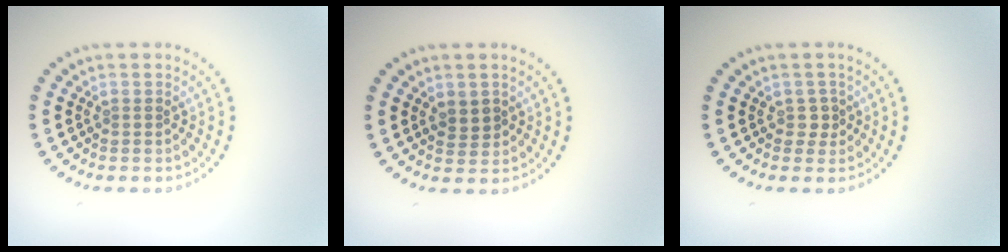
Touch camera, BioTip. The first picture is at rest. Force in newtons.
{"total": 1.2, "press": 1.1, "slide": 0.5}
{"total": 0.9, "press": 0.8, "slide": 0.5}